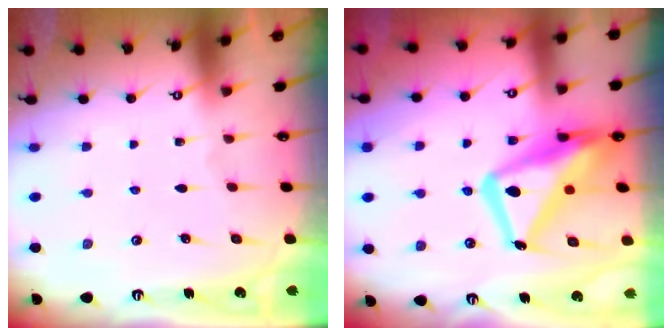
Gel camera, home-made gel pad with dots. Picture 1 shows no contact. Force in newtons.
{"total": 19.8, "press": 19.7, "slide": 1.7}